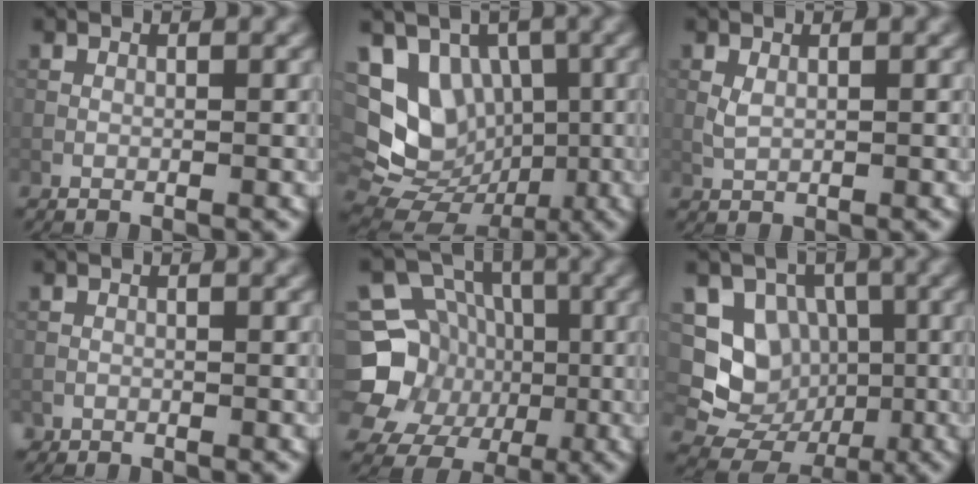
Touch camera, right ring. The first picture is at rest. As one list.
[{"total": 9.4, "force": [0.2, 7.8, 5.3], "torque": [-0.072, -0.006, -0.010]}, {"total": 1.0, "force": [0.3, 0.5, 0.8], "torque": [-0.025, -0.001, 0.009]}, {"total": 0.7, "force": [-0.6, 0.4, -0.2], "torque": [0.004, 0.000, -0.012]}, {"total": 10.9, "force": [-1.6, 10.0, 3.9], "torque": [-0.095, 0.008, -0.051]}, {"total": 8.3, "force": [-0.6, 7.6, 3.2], "torque": [-0.051, 0.010, -0.033]}]